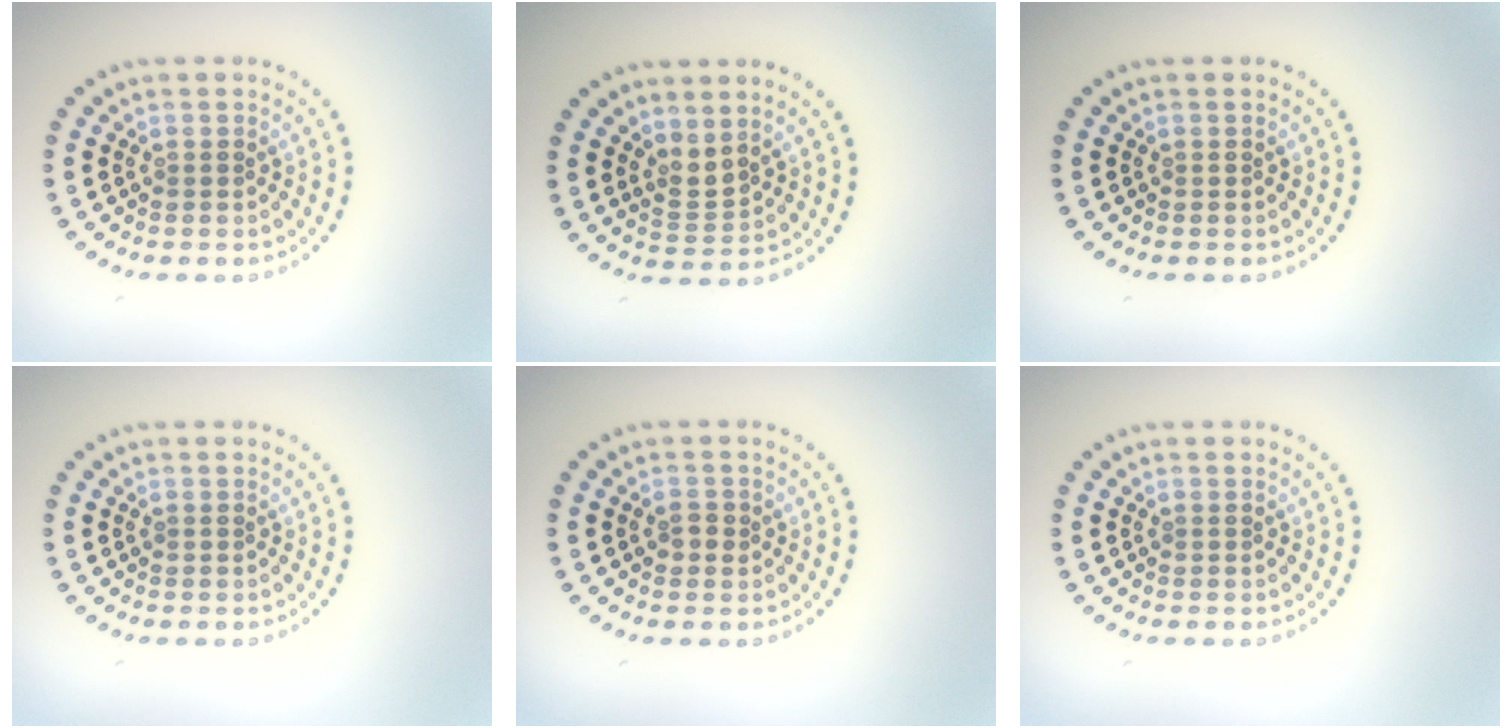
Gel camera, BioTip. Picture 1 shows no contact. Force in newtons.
{"total": 1.7, "press": 1.2, "slide": 1.1}
{"total": 0.0}
{"total": 0.0}
{"total": 1.1, "press": 1.1, "slide": 0.2}
{"total": 0.0}